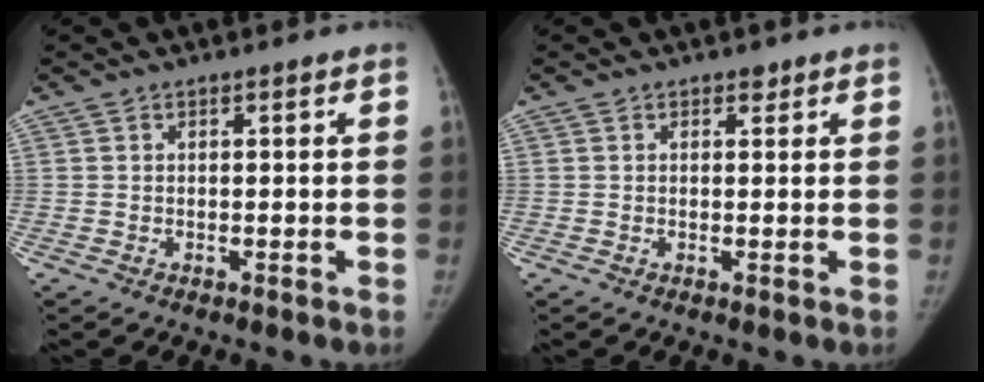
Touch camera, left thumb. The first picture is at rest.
{"total": 1.0, "force": [0.8, 0.6, 0.3], "torque": [0.001, -0.005, 0.009]}